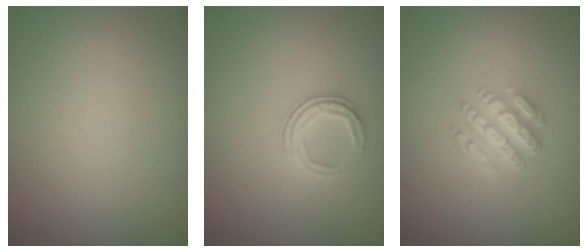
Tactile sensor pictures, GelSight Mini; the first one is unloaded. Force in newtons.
{"total": 2.8, "press": 2.3, "slide": 1.5}
{"total": 4.8, "press": 3.6, "slide": 3.2}